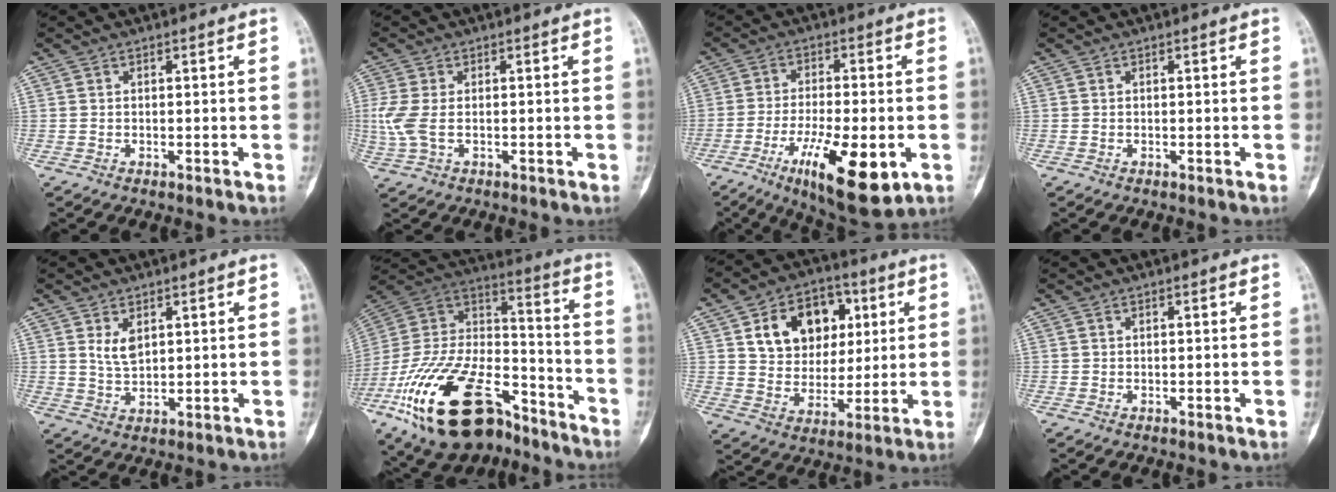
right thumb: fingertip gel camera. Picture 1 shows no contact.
{"total": 5.5, "force": [-0.2, 3.2, 4.5], "torque": [-0.133, 0.000, -0.003]}
{"total": 15.8, "force": [-5.8, 5.2, 13.8], "torque": [-0.224, -0.004, -0.085]}
{"total": 0.0}
{"total": 3.9, "force": [1.6, 2.2, 2.8], "torque": [-0.045, -0.014, 0.037]}
{"total": 31.6, "force": [-18.3, 15.8, 20.4], "torque": [-0.425, 0.053, -0.315]}
{"total": 15.4, "force": [5.2, 11.4, 8.9], "torque": [-0.094, -0.006, 0.087]}
{"total": 0.0}